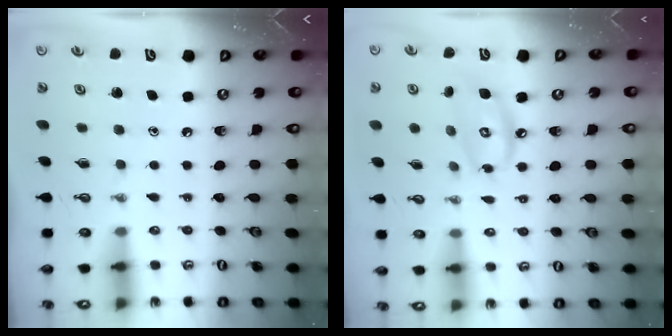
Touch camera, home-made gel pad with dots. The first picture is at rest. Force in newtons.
{"total": 9.8, "press": 9.7, "slide": 1.0}